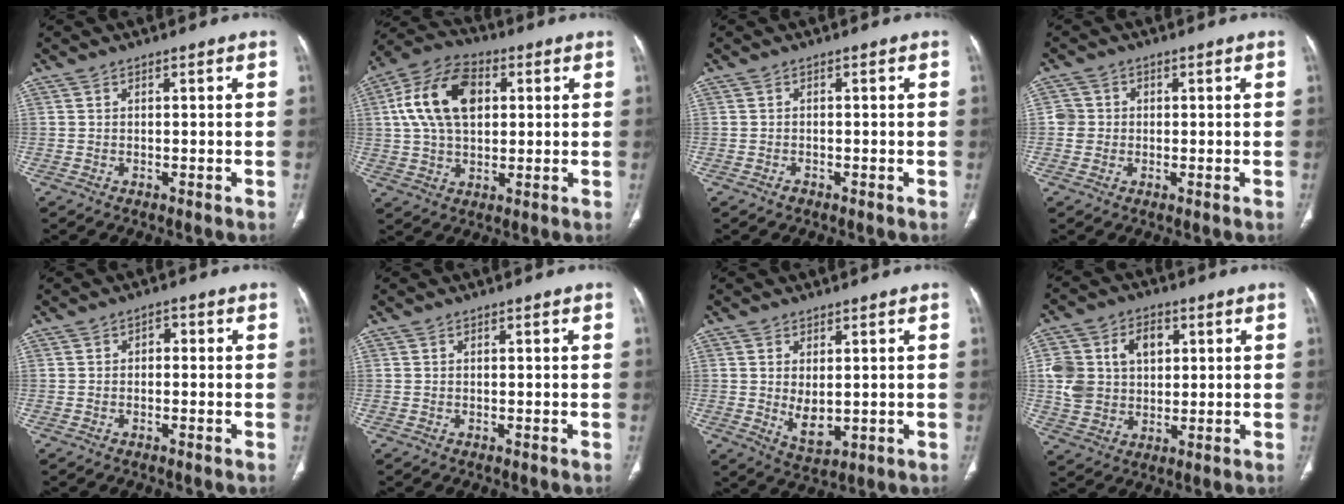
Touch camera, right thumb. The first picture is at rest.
{"total": 15.1, "force": [3.3, 9.5, 11.4], "torque": [-0.203, 0.015, 0.055]}
{"total": 0.8, "force": [-0.6, 0.6, 0.3], "torque": [-0.004, 0.001, -0.011]}
{"total": 3.0, "force": [0.0, 2.9, 0.4], "torque": [0.015, 0.008, -0.003]}
{"total": 1.6, "force": [0.0, 1.1, 1.2], "torque": [-0.008, 0.007, -0.007]}
{"total": 0.0}
{"total": 5.7, "force": [0.1, 3.2, 4.7], "torque": [-0.073, -0.015, 0.018]}
{"total": 13.0, "force": [2.8, 9.9, 8.0], "torque": [-0.122, 0.008, 0.057]}